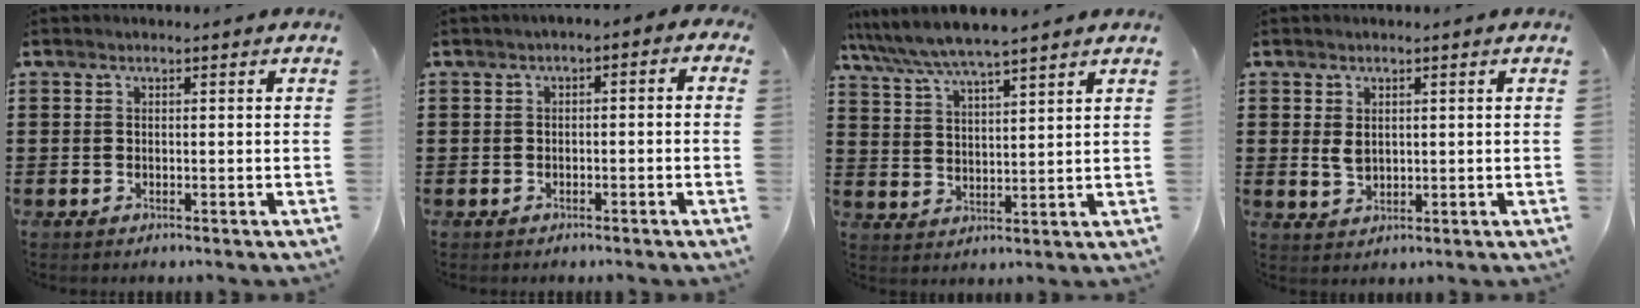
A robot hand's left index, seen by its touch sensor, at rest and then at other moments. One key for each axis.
{"total": 2.1, "fx": -1.9, "fy": 0.7, "fz": 0.4, "tx": -0.013, "ty": 0.005, "tz": -0.044}
{"total": 5.9, "fx": 5.3, "fy": 0.2, "fz": 2.5, "tx": -0.067, "ty": -0.022, "tz": 0.092}
{"total": 2.4, "fx": 0.6, "fy": 1.6, "fz": 1.6, "tx": -0.035, "ty": 0.005, "tz": 0.012}